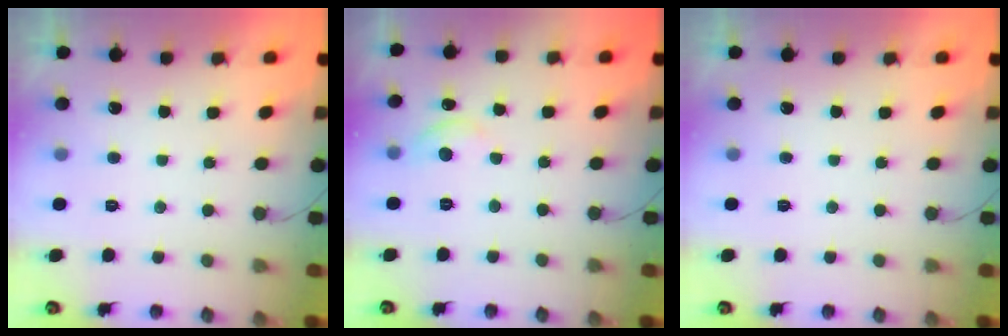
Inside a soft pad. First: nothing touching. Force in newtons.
{"total": 5.5, "press": 5.5, "slide": 0.7}
{"total": 0.0}